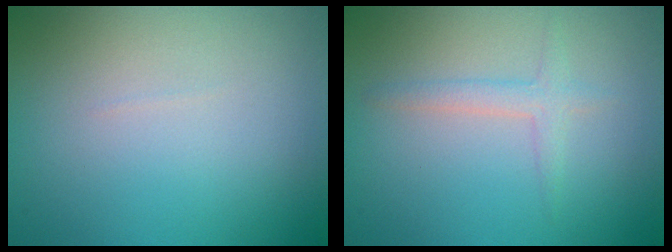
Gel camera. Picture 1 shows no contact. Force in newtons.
{"total": 1.6, "press": 1.6, "slide": 0.1}